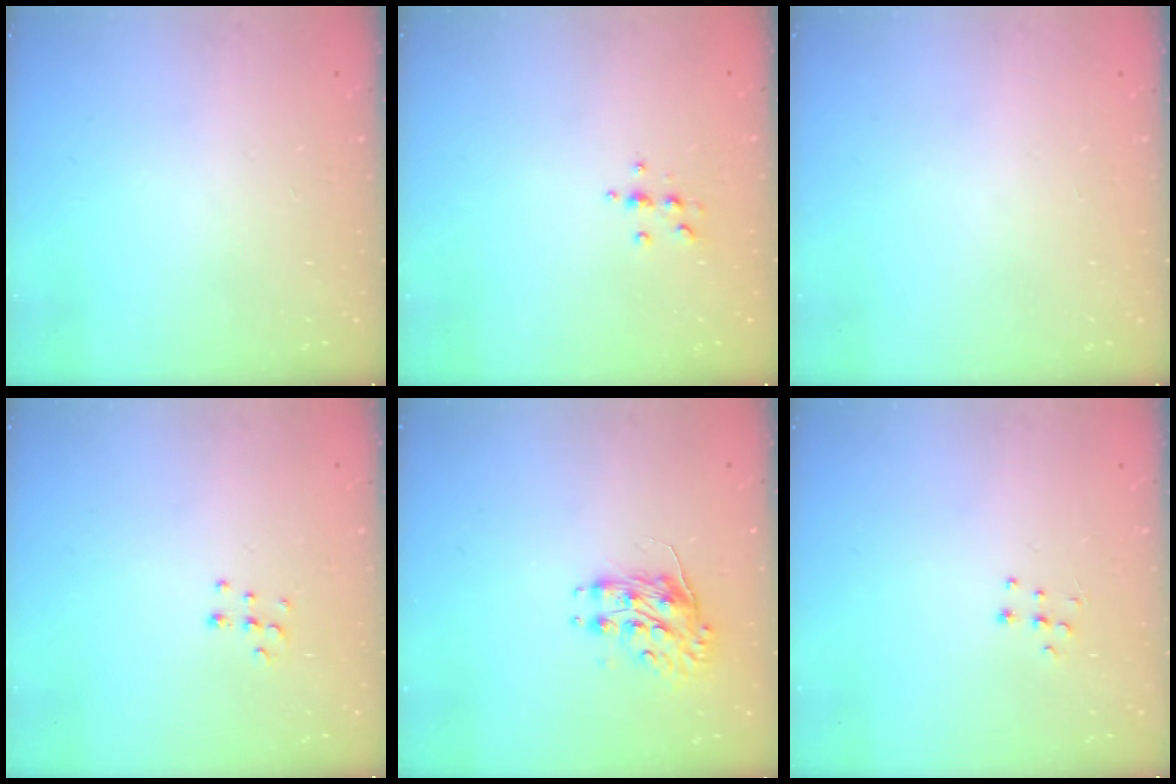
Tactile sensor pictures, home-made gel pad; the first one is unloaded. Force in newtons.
{"total": 5.4, "press": 5.1, "slide": 1.7}
{"total": 0.0}
{"total": 5.8, "press": 5.8, "slide": 0.4}
{"total": 8.4, "press": 8.4, "slide": 0.3}
{"total": 3.7, "press": 3.7, "slide": 0.2}